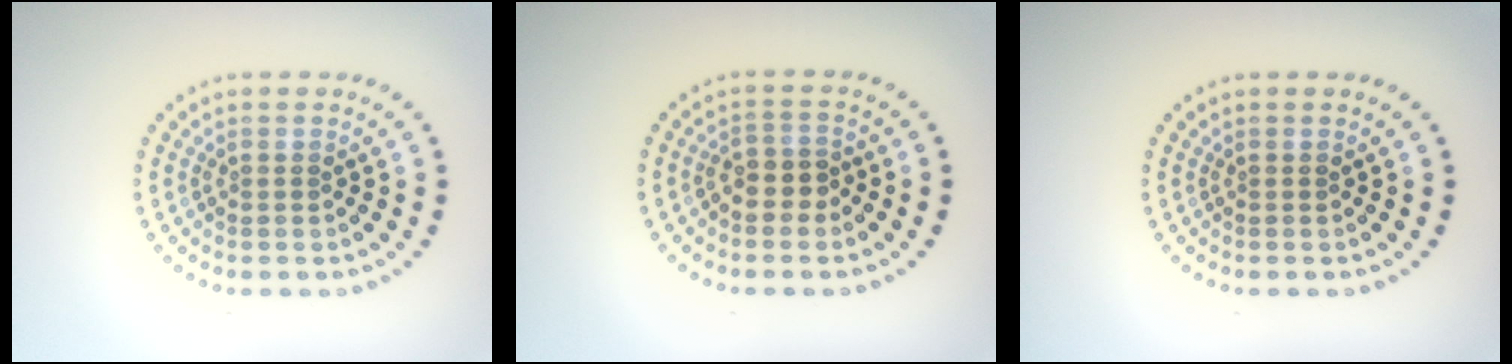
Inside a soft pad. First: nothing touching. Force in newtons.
{"total": 2.4, "press": 2.2, "slide": 1.0}
{"total": 0.0}